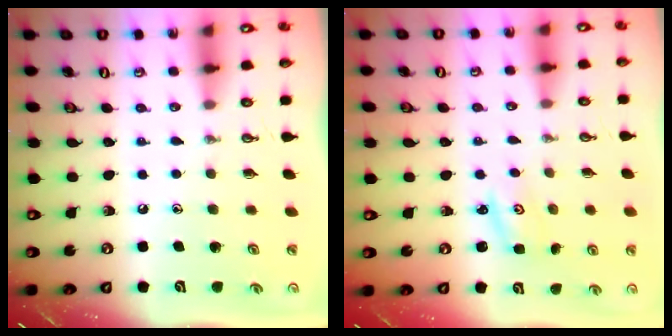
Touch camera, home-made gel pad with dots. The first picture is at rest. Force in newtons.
{"total": 2.0, "press": 2.0, "slide": 0.2}